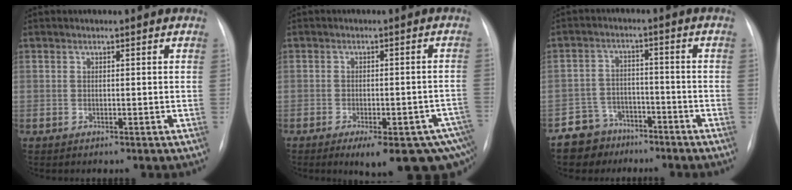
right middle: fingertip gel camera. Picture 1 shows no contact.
{"total": 14.9, "force": [-9.3, 5.0, 10.4], "torque": [-0.073, 0.014, -0.111]}
{"total": 6.3, "force": [-4.5, 4.4, -0.3], "torque": [0.014, 0.009, -0.077]}